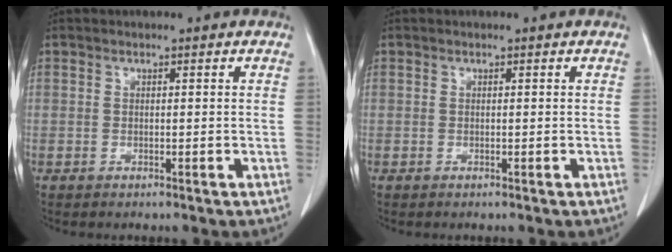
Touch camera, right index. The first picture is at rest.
{"total": 0.0}